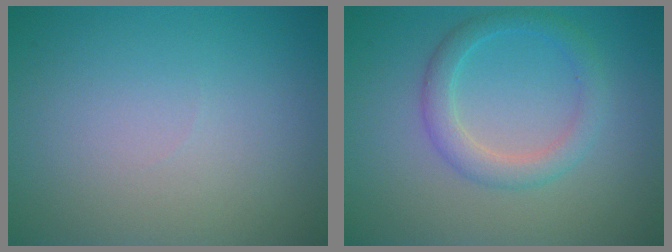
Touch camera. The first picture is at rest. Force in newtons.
{"total": 2.8, "press": 2.8, "slide": 0.0}